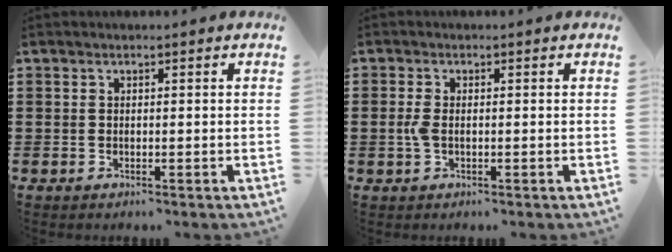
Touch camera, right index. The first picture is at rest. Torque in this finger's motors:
{"motor_torque": [0.61, 0.41, 0.28, 0.06]}